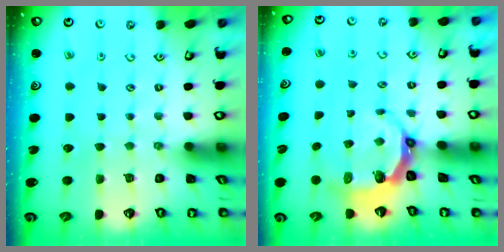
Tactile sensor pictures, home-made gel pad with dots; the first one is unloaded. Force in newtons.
{"total": 5.5, "press": 4.4, "slide": 3.3}